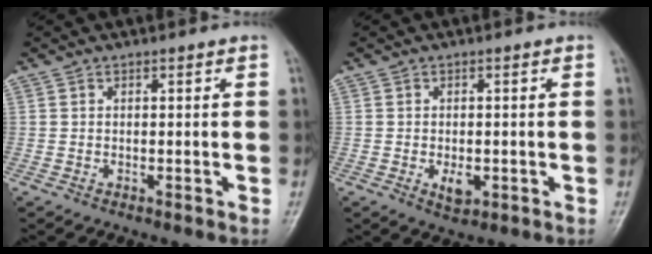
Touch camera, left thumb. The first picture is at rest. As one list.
[{"total": 3.3, "force": [-0.9, 1.9, 2.5], "torque": [-0.032, 0.000, -0.010]}]